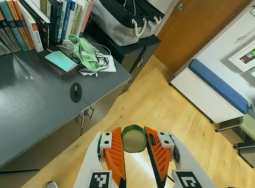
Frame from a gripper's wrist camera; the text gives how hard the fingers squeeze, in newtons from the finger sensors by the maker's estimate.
{"total": 9.2, "left": 9.3, "right": 9.2}